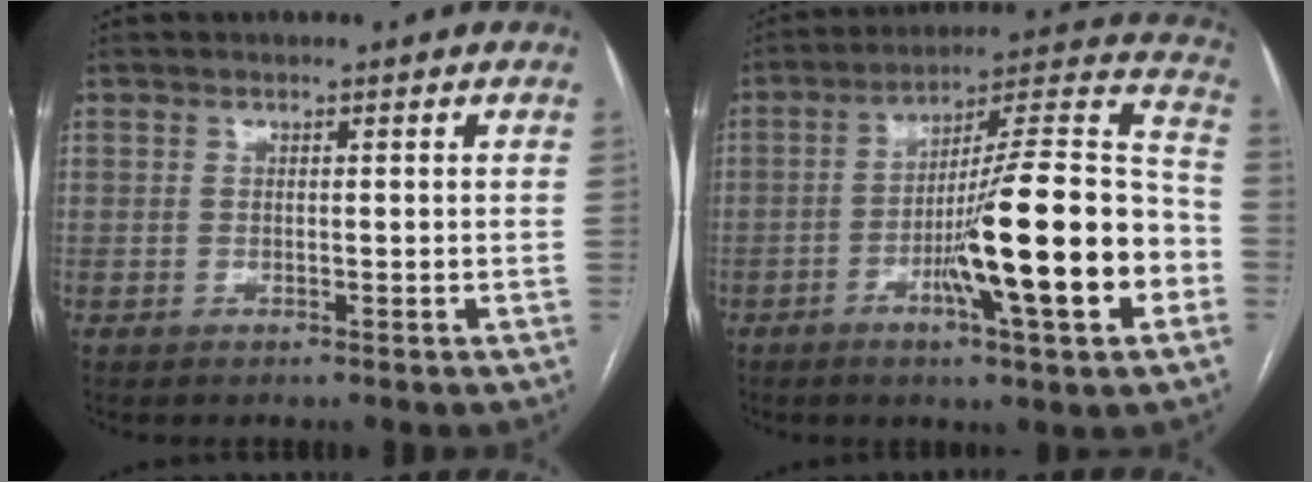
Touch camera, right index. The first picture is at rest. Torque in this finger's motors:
{"motor_torque": [1.41, -0.73, 0.78, 0.21]}